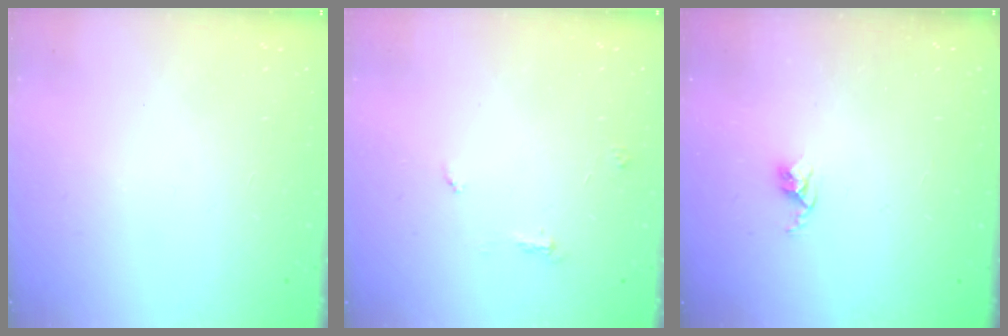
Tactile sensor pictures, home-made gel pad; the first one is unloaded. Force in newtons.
{"total": 5.6, "press": 5.6, "slide": 0.4}
{"total": 2.8, "press": 2.7, "slide": 0.4}